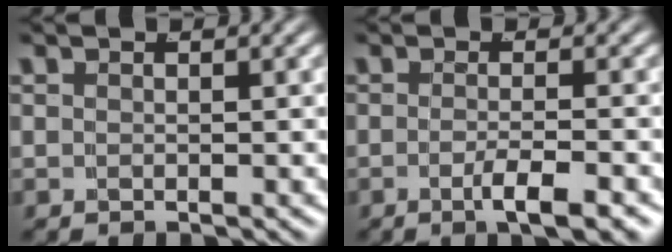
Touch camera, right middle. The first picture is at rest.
{"total": 3.1, "force": [-1.8, 0.2, 2.5], "torque": [-0.045, -0.011, -0.027]}